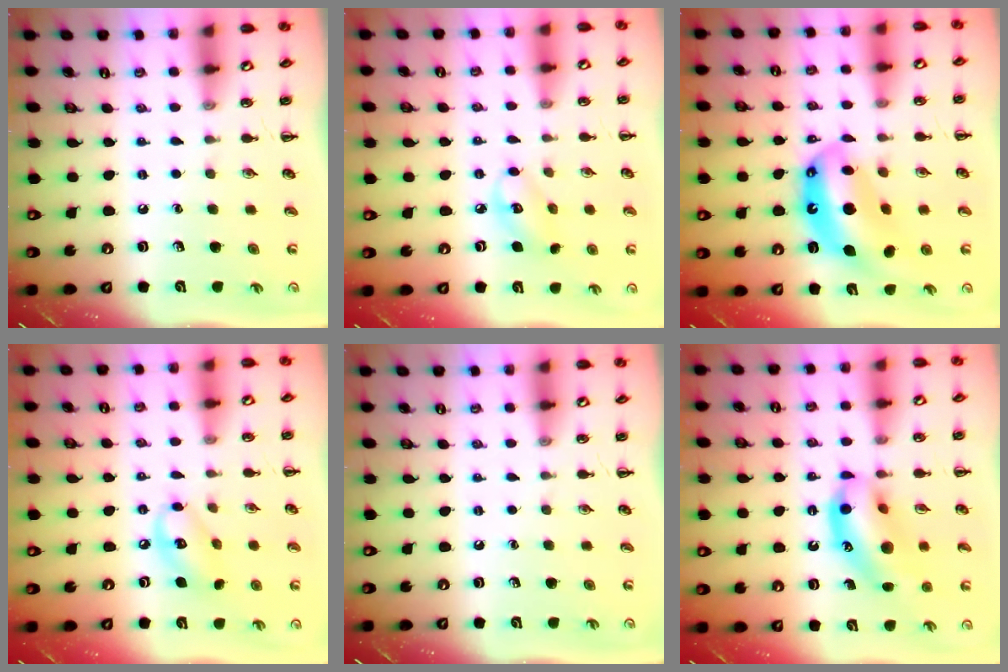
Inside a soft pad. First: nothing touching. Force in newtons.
{"total": 6.7, "press": 6.7, "slide": 0.9}
{"total": 14.4, "press": 13.8, "slide": 4.0}
{"total": 9.4, "press": 9.2, "slide": 1.6}
{"total": 0.0}
{"total": 14.1, "press": 13.7, "slide": 3.2}